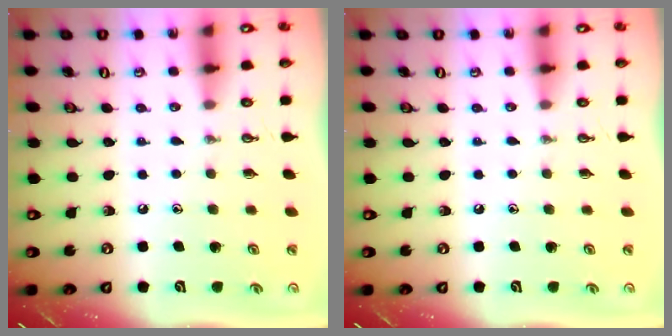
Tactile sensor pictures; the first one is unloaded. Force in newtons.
{"total": 0.0}